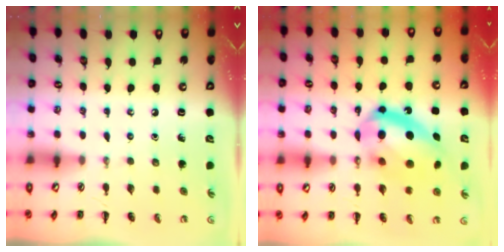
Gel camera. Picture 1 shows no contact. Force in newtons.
{"total": 18.2, "press": 17.7, "slide": 4.5}